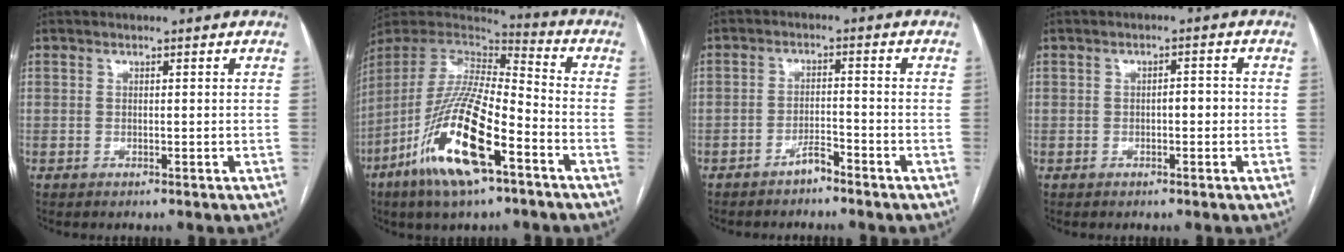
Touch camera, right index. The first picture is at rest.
{"total": 20.4, "force": [-9.9, 4.2, 17.3], "torque": [-0.380, -0.038, -0.184]}
{"total": 3.3, "force": [-2.9, 0.8, 1.3], "torque": [-0.021, 0.002, -0.051]}
{"total": 2.2, "force": [-0.4, 0.8, 2.0], "torque": [-0.026, 0.007, -0.006]}